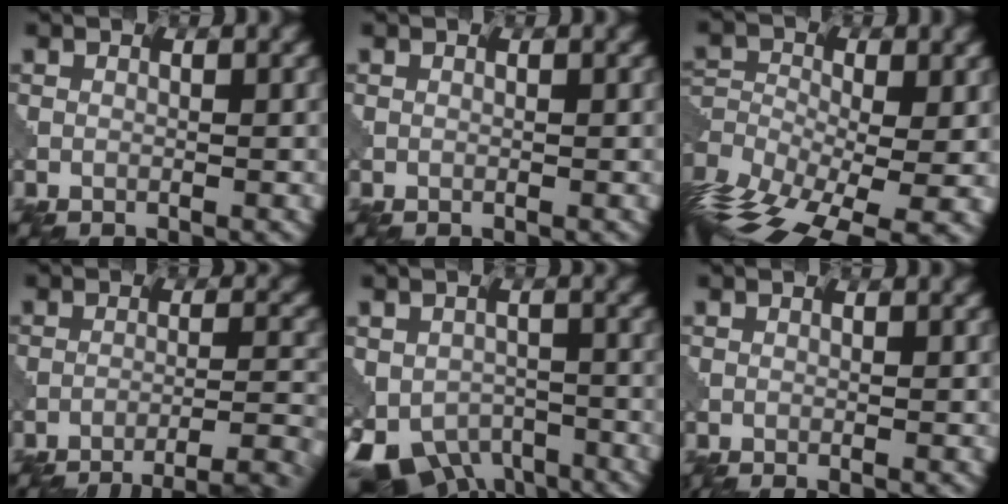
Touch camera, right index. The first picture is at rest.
{"total": 0.0}
{"total": 13.2, "force": [-6.6, 6.5, 9.4], "torque": [-0.199, -0.006, -0.094]}
{"total": 6.7, "force": [-5.6, 1.0, 3.4], "torque": [-0.048, 0.009, -0.074]}
{"total": 8.7, "force": [-4.9, 5.1, 5.1], "torque": [-0.093, -0.023, -0.079]}
{"total": 0.0}